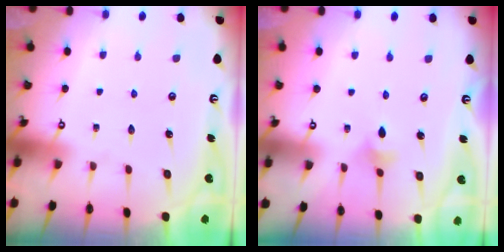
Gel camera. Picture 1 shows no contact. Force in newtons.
{"total": 4.0, "press": 3.9, "slide": 0.7}